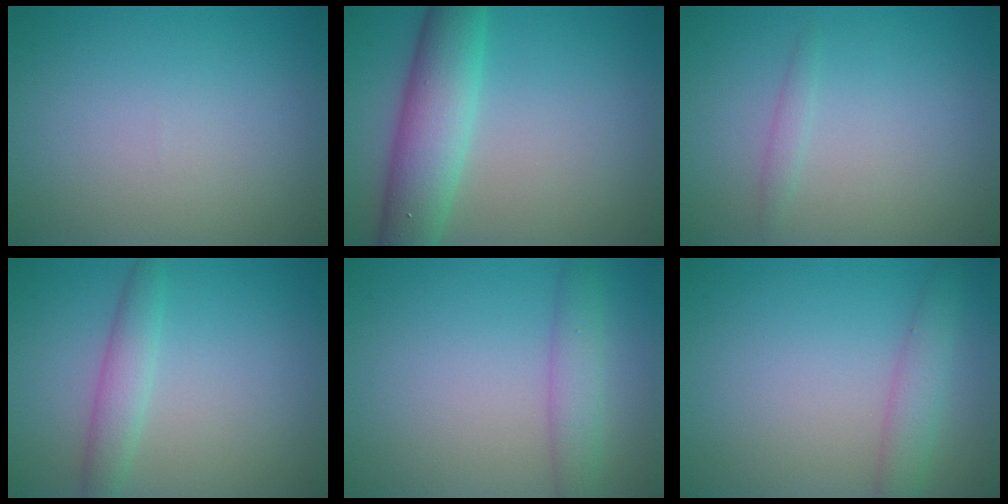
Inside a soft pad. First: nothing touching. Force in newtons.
{"total": 6.6, "press": 6.5, "slide": 0.2}
{"total": 0.9, "press": 0.9, "slide": 0.0}
{"total": 2.5, "press": 2.5, "slide": 0.1}
{"total": 2.8, "press": 2.8, "slide": 0.1}
{"total": 2.5, "press": 2.5, "slide": 0.1}